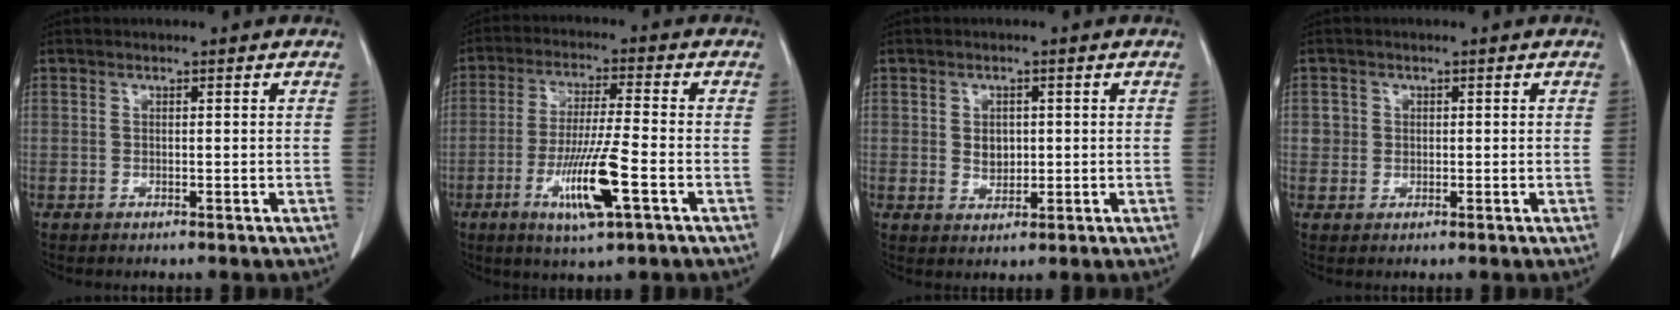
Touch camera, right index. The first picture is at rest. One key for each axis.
{"total": 10.6, "fx": -3.9, "fy": 0.3, "fz": 9.9, "tx": -0.188, "ty": -0.018, "tz": -0.071}
{"total": 2.9, "fx": 0.2, "fy": 2.2, "fz": 1.8, "tx": -0.030, "ty": 0.001, "tz": 0.010}
{"total": 2.0, "fx": 0.3, "fy": 1.9, "fz": 0.3, "tx": 0.006, "ty": 0.003, "tz": 0.004}